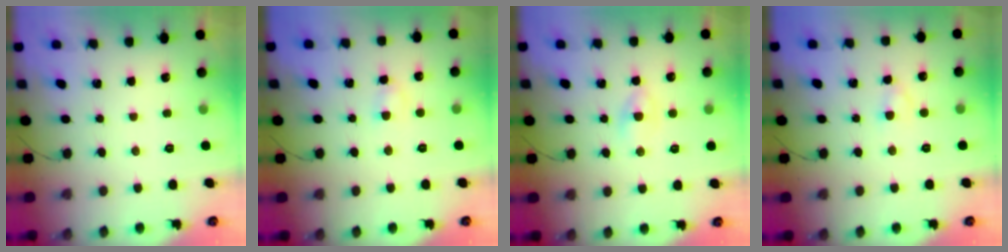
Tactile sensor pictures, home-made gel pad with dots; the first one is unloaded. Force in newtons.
{"total": 2.7, "press": 2.4, "slide": 1.2}
{"total": 2.1, "press": 2.0, "slide": 0.7}
{"total": 2.1, "press": 1.9, "slide": 0.9}